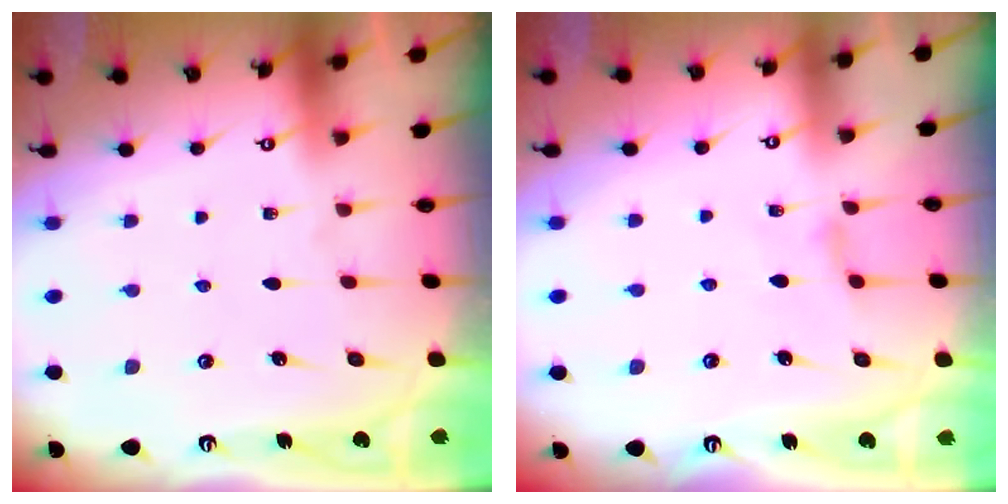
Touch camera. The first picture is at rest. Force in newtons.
{"total": 2.2, "press": 2.2, "slide": 0.5}